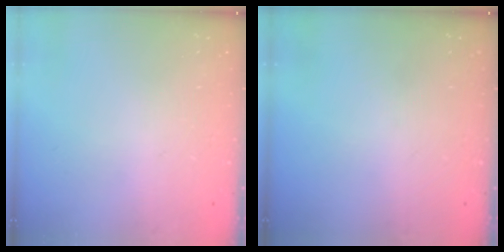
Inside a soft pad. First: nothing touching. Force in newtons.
{"total": 0.0}